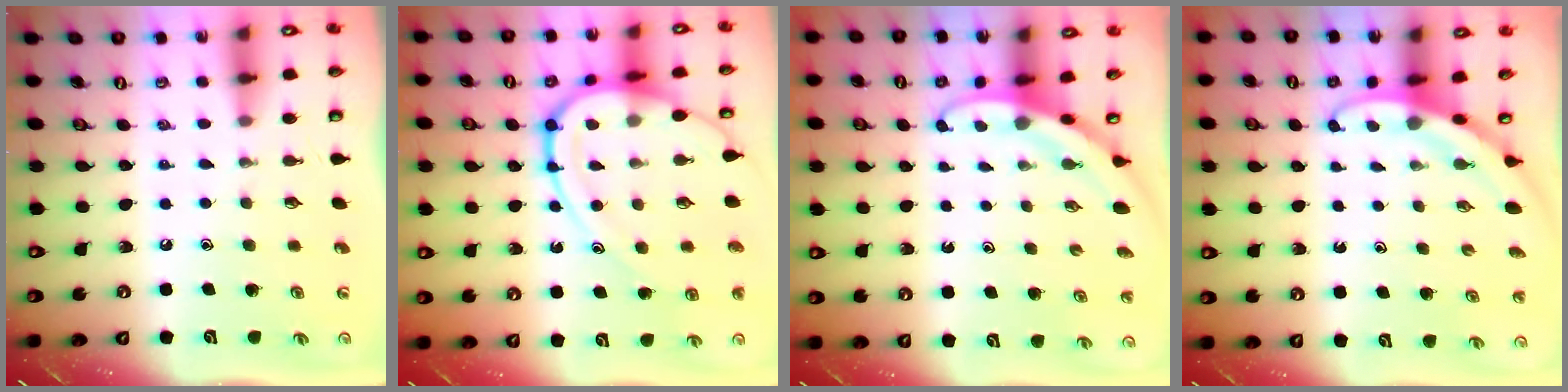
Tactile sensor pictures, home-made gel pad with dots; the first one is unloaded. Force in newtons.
{"total": 13.9, "press": 13.8, "slide": 0.8}
{"total": 3.0, "press": 3.0, "slide": 0.1}
{"total": 3.0, "press": 3.0, "slide": 0.1}